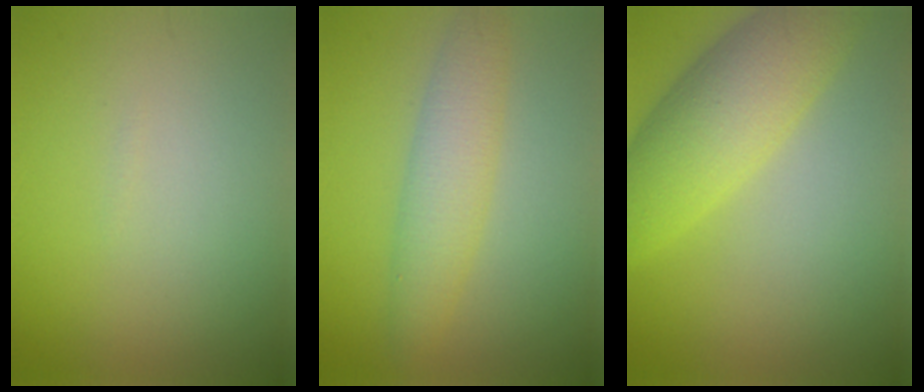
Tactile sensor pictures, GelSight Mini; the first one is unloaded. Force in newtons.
{"total": 3.9, "press": 3.9, "slide": 0.0}
{"total": 7.0, "press": 7.0, "slide": 0.3}